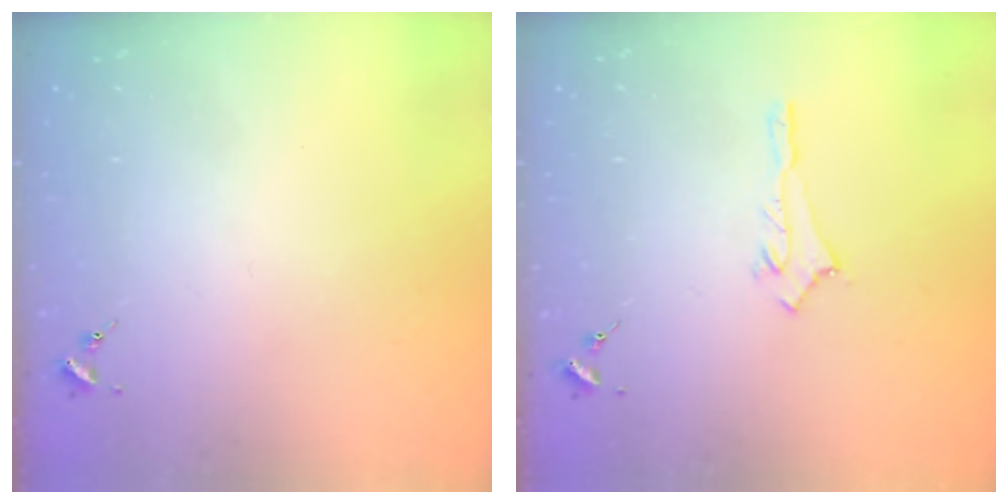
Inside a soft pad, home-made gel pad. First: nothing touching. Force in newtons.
{"total": 2.9, "press": 2.9, "slide": 0.2}